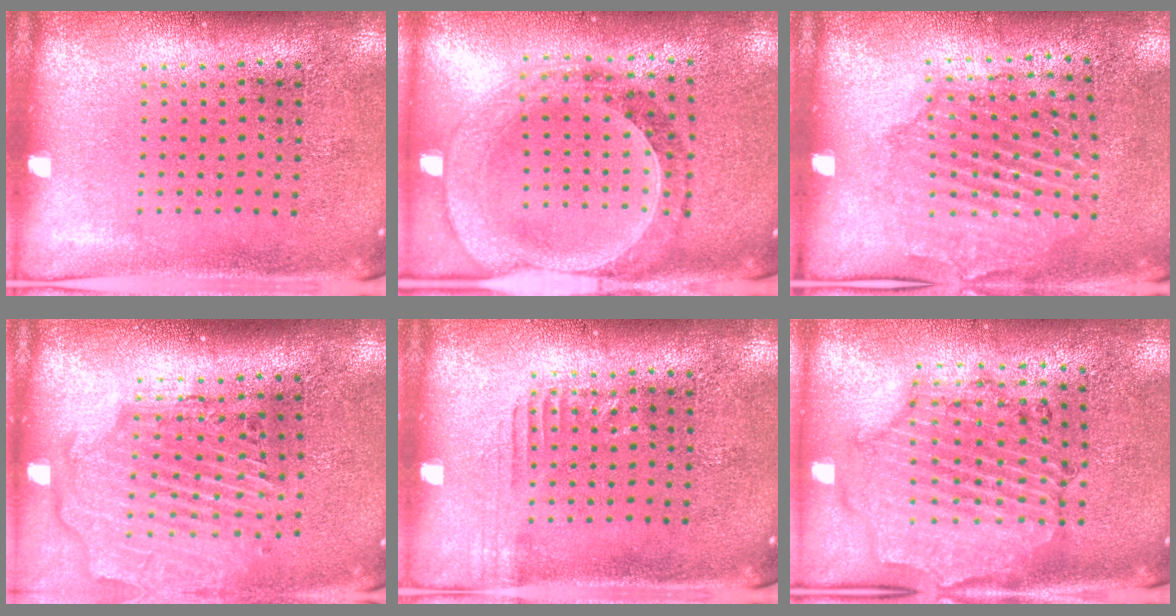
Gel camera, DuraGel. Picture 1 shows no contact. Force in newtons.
{"total": 1.6, "press": 1.5, "slide": 0.3}
{"total": 1.6, "press": 1.5, "slide": 0.4}
{"total": 2.7, "press": 2.2, "slide": 1.5}
{"total": 1.2, "press": 1.2, "slide": 0.3}
{"total": 1.6, "press": 1.6, "slide": 0.3}